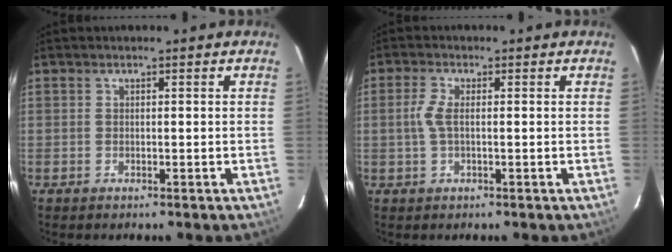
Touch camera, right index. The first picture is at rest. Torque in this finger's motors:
{"motor_torque": [0.02, -0.01, 0.17, 0.06]}